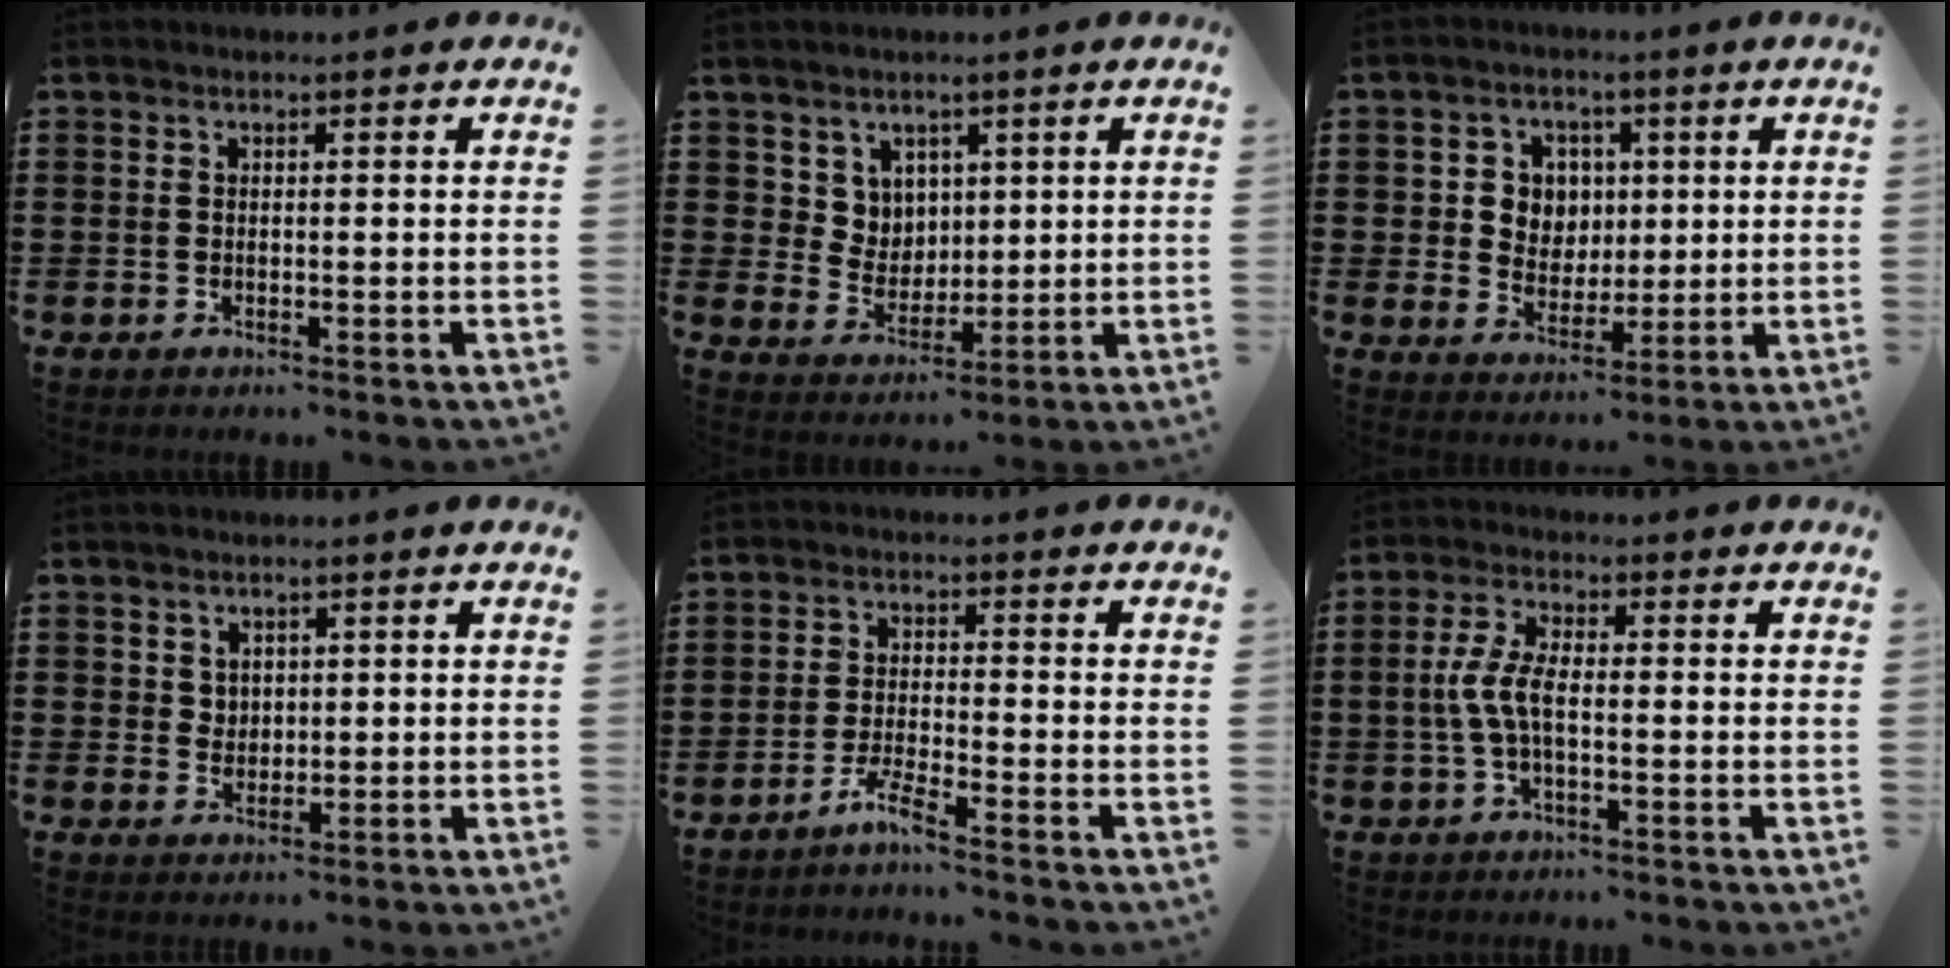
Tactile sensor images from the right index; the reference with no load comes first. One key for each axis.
{"total": 4.9, "fx": 2.9, "fy": 3.9, "fz": 0.4, "tx": -0.031, "ty": 0.005, "tz": 0.055}
{"total": 5.5, "fx": 1.3, "fy": 5.1, "fz": 1.5, "tx": -0.048, "ty": 0.015, "tz": 0.020}
{"total": 2.0, "fx": 1.4, "fy": 1.4, "fz": 0.2, "tx": -0.010, "ty": 0.007, "tz": 0.027}
{"total": 3.5, "fx": -3.0, "fy": -0.4, "fz": 1.7, "tx": -0.046, "ty": -0.002, "tz": -0.062}
{"total": 4.9, "fx": -0.7, "fy": 1.6, "fz": 4.6, "tx": -0.112, "ty": -0.005, "tz": -0.021}